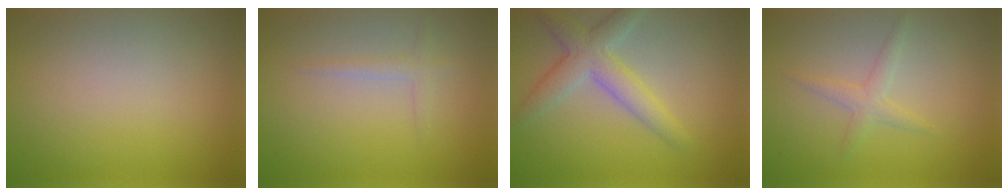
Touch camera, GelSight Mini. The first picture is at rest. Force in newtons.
{"total": 1.3, "press": 1.3, "slide": 0.1}
{"total": 4.1, "press": 4.1, "slide": 0.2}
{"total": 1.6, "press": 1.6, "slide": 0.1}